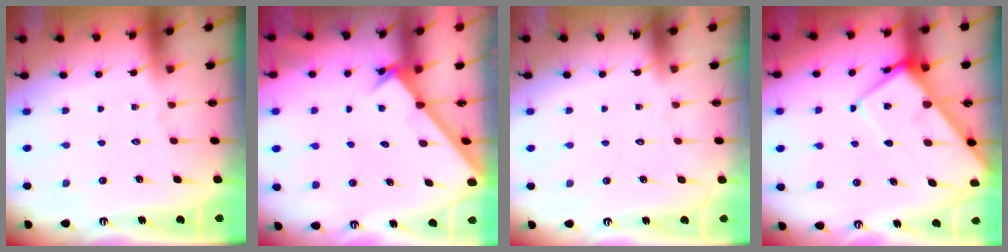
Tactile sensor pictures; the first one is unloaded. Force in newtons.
{"total": 2.2, "press": 2.2, "slide": 0.2}
{"total": 1.6, "press": 1.6, "slide": 0.1}
{"total": 10.1, "press": 10.1, "slide": 1.0}